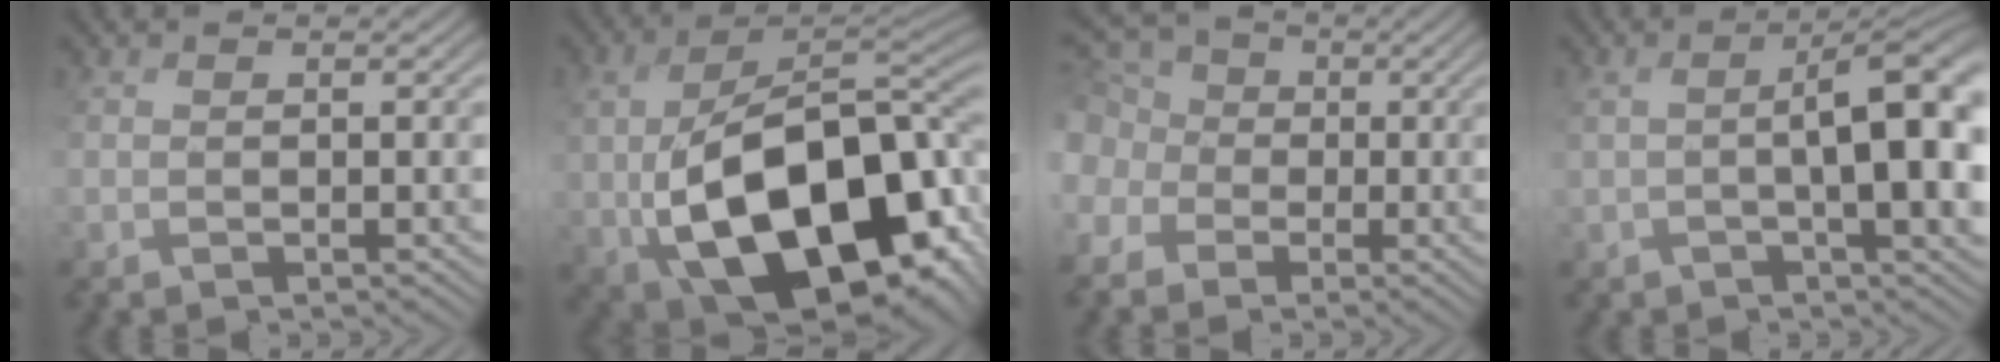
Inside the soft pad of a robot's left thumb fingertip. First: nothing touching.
{"total": 17.2, "force": [-3.4, 10.5, 13.2], "torque": [-0.221, -0.022, -0.038]}
{"total": 10.1, "force": [-1.6, 9.3, 3.8], "torque": [-0.149, 0.000, -0.053]}
{"total": 8.0, "force": [-0.1, 2.2, 7.7], "torque": [-0.115, 0.007, 0.014]}